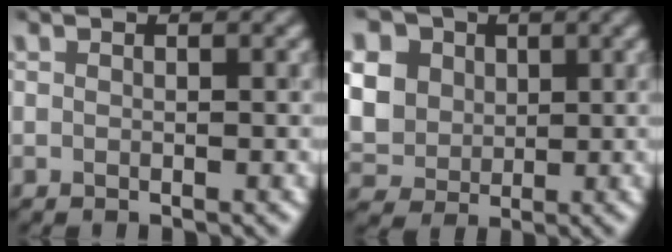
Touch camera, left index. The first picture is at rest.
{"total": 12.7, "force": [4.3, 10.3, 6.0], "torque": [-0.158, 0.022, 0.073]}